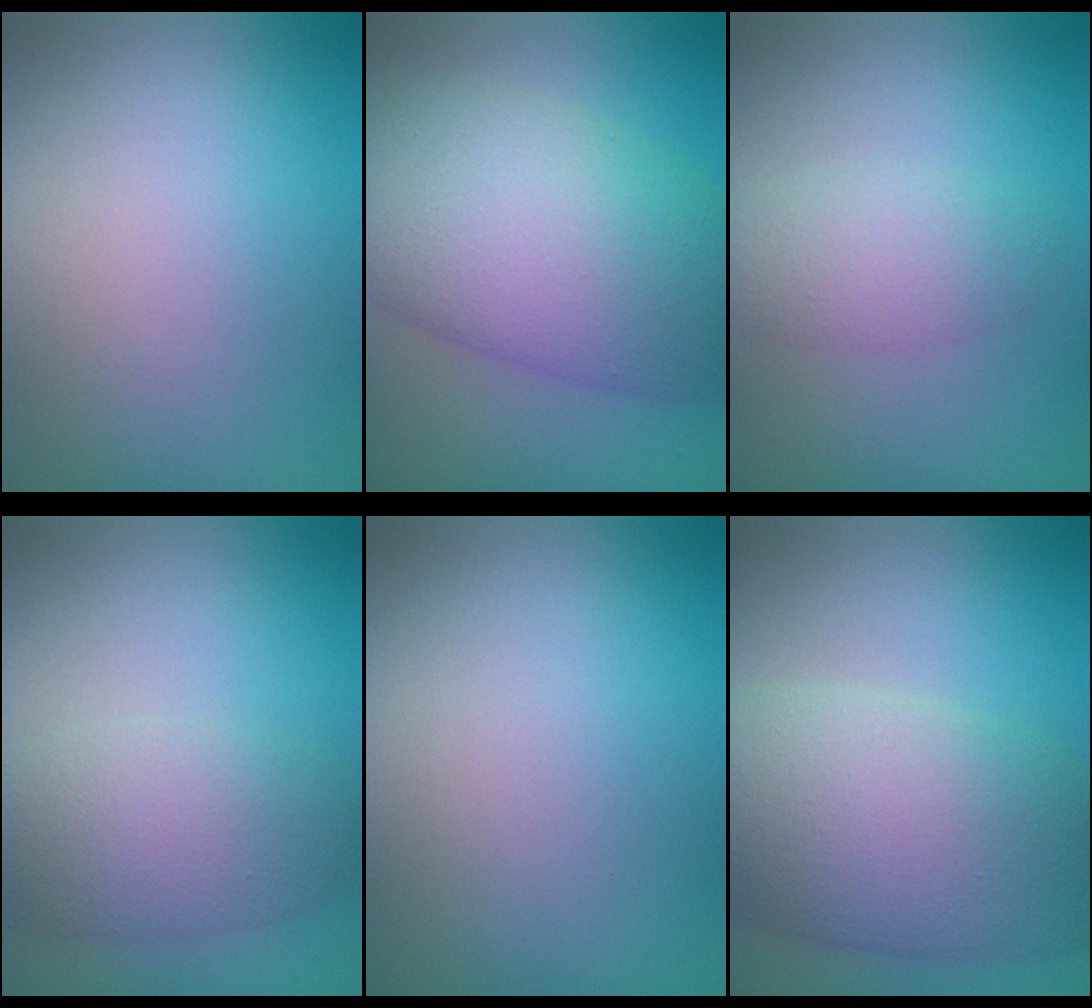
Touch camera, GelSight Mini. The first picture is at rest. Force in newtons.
{"total": 11.9, "press": 11.8, "slide": 0.3}
{"total": 2.8, "press": 2.8, "slide": 0.2}
{"total": 3.6, "press": 3.6, "slide": 0.3}
{"total": 0.0}
{"total": 10.2, "press": 10.2, "slide": 0.6}